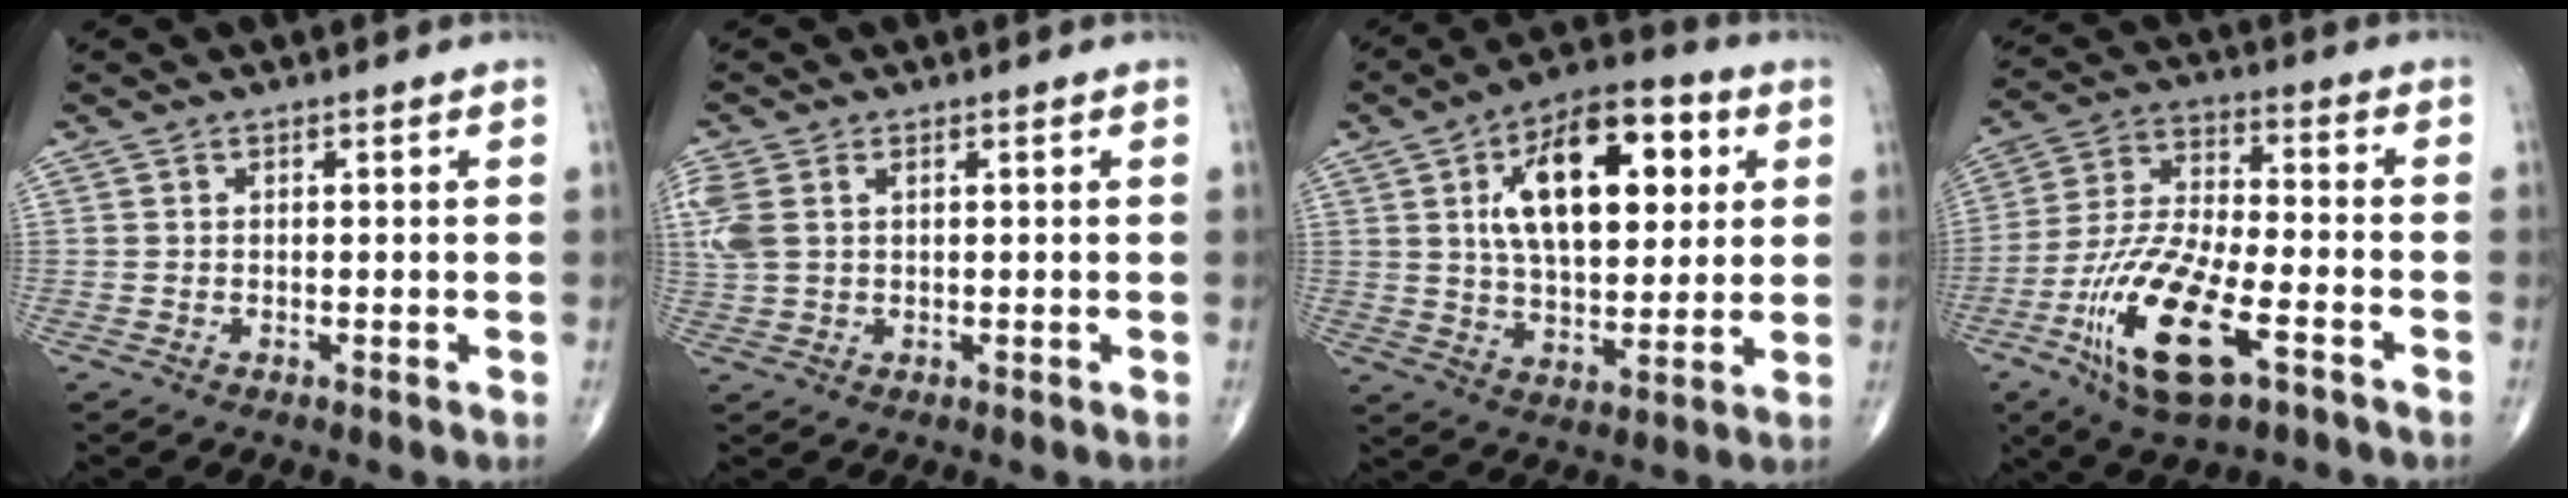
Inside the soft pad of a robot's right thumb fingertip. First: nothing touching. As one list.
[{"total": 6.3, "force": [1.7, 4.0, 4.6], "torque": [-0.140, 0.016, 0.042]}, {"total": 20.3, "force": [5.7, 10.4, 16.5], "torque": [-0.226, 0.000, 0.090]}, {"total": 18.0, "force": [-8.1, 6.8, 14.6], "torque": [-0.295, 0.029, -0.143]}]